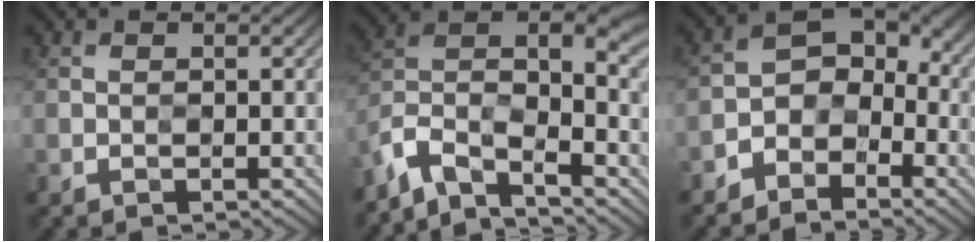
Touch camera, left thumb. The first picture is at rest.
{"total": 9.0, "force": [-5.4, 3.1, 6.5], "torque": [-0.115, -0.006, -0.126]}
{"total": 6.0, "force": [-3.4, 4.0, 3.0], "torque": [-0.037, 0.001, -0.079]}